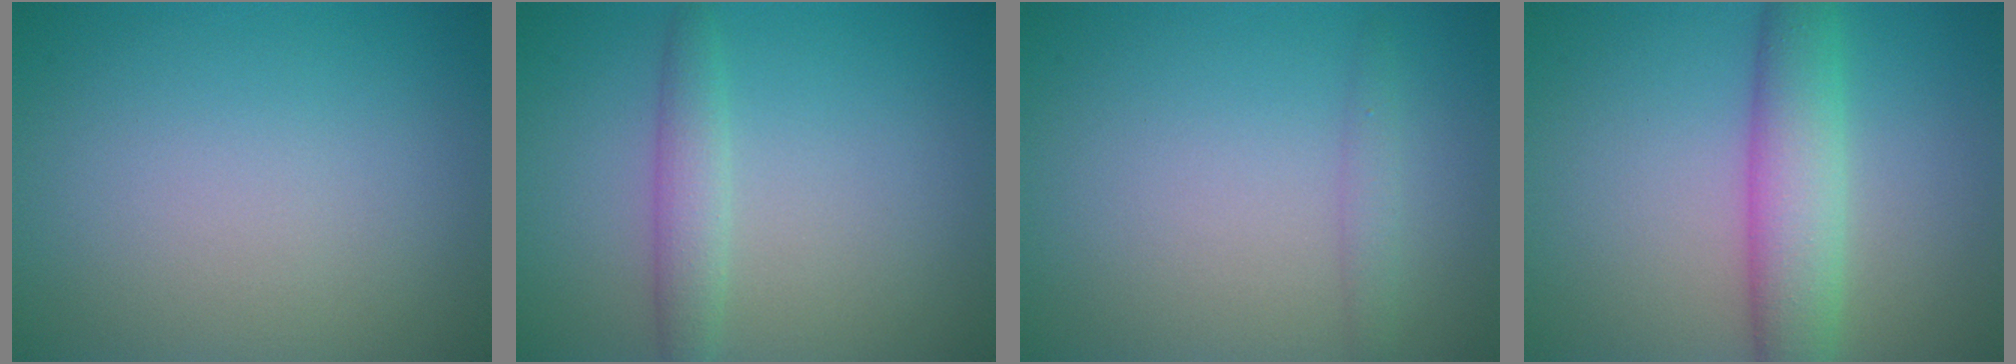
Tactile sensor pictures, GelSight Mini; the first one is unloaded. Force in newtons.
{"total": 2.2, "press": 2.2, "slide": 0.0}
{"total": 1.1, "press": 1.1, "slide": 0.1}
{"total": 5.1, "press": 5.1, "slide": 0.1}